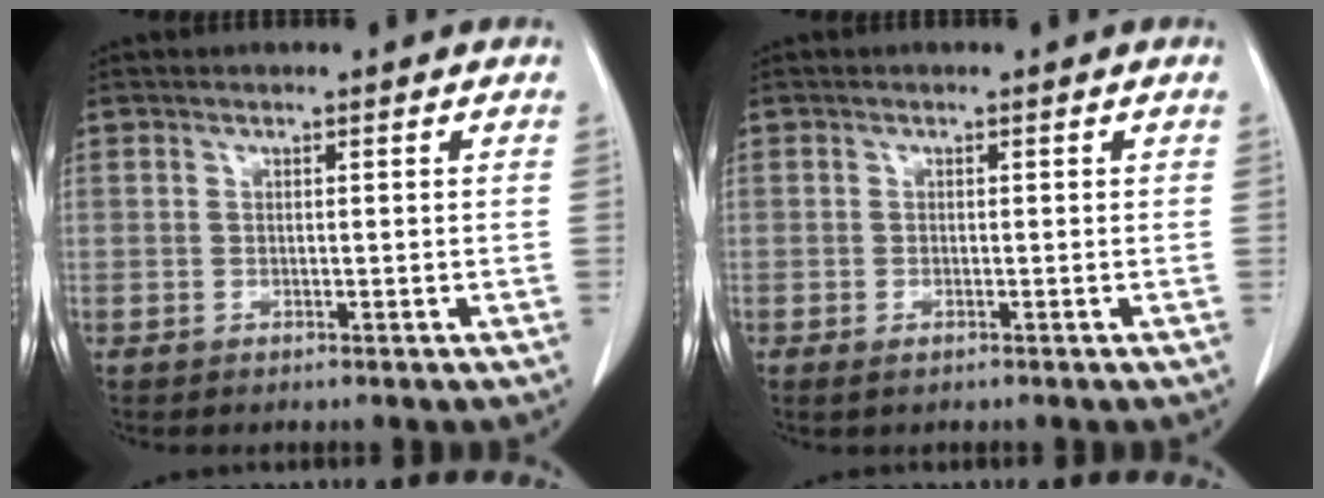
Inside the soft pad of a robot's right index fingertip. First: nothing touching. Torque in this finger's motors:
{"motor_torque": [0.12, -0.10, -0.03, 0.00]}